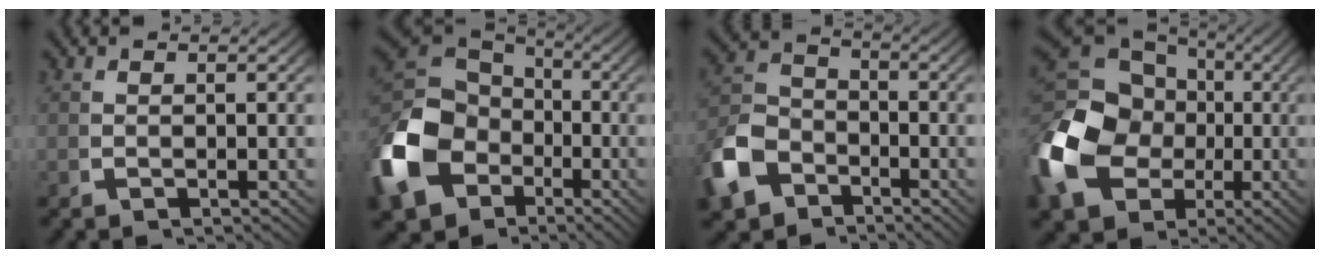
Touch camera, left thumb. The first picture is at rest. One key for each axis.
{"total": 13.5, "fx": -2.1, "fy": 10.5, "fz": 8.3, "tx": -0.196, "ty": -0.036, "tz": -0.017}
{"total": 8.5, "fx": -3.7, "fy": 6.6, "fz": 3.9, "tx": -0.089, "ty": -0.026, "tz": -0.059}
{"total": 14.8, "fx": -0.6, "fy": 11.8, "fz": 9.0, "tx": -0.230, "ty": -0.048, "tz": 0.014}